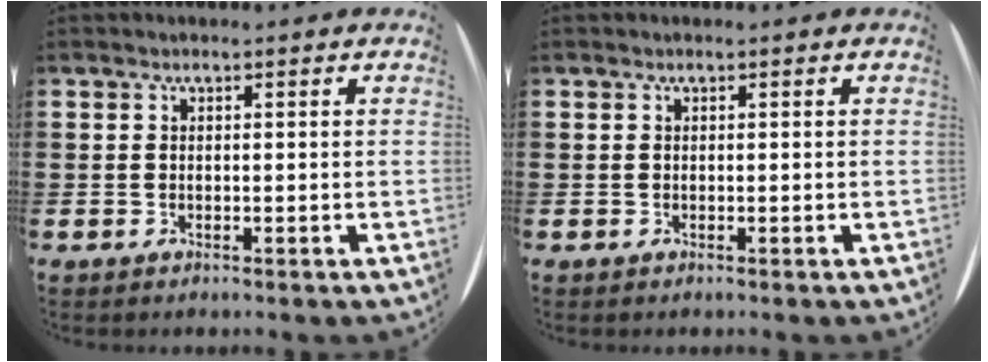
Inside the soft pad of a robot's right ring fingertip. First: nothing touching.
{"total": 0.0}